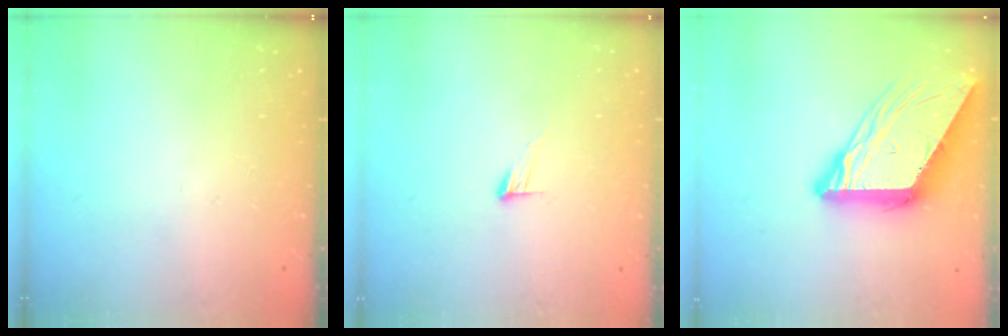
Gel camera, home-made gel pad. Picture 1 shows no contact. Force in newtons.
{"total": 5.2, "press": 5.2, "slide": 0.5}
{"total": 14.2, "press": 14.1, "slide": 1.5}